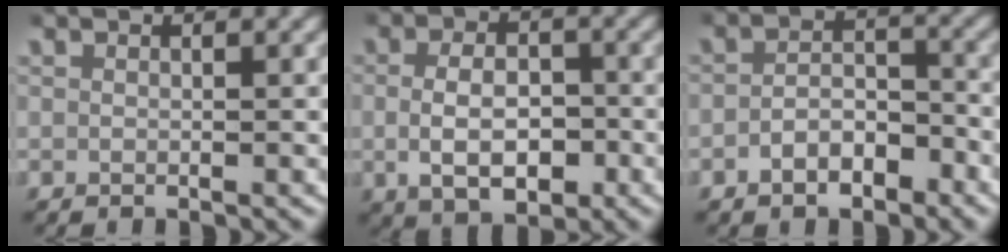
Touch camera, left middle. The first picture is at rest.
{"total": 5.8, "force": [-1.1, 3.6, 4.4], "torque": [-0.065, -0.012, -0.010]}
{"total": 3.4, "force": [-2.5, 1.9, 1.3], "torque": [-0.016, 0.002, -0.049]}